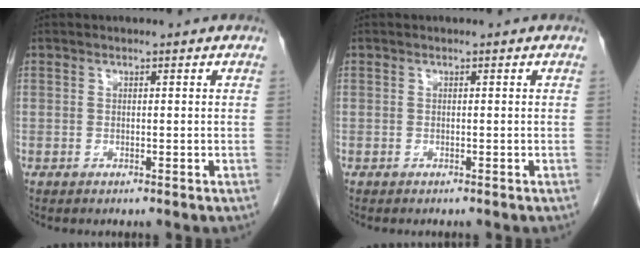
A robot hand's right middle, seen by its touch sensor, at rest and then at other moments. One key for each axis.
{"total": 1.1, "fx": -1.0, "fy": 0.1, "fz": 0.5, "tx": -0.013, "ty": -0.004, "tz": -0.011}